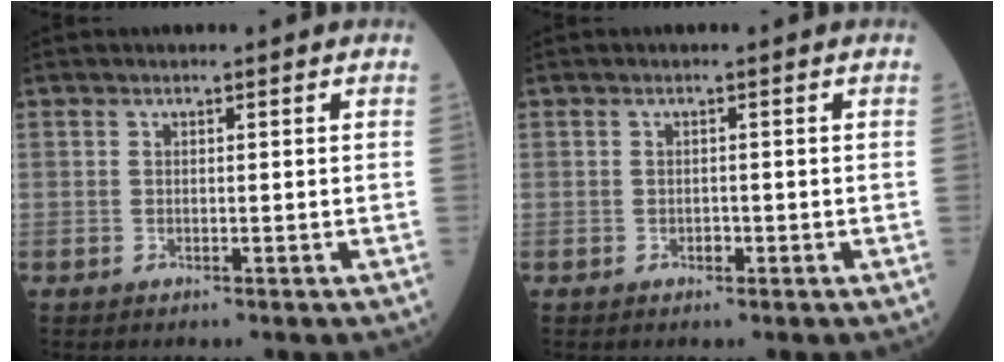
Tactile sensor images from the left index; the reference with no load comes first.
{"total": 0.7, "force": [-0.3, 0.5, 0.4], "torque": [-0.004, 0.002, -0.006]}